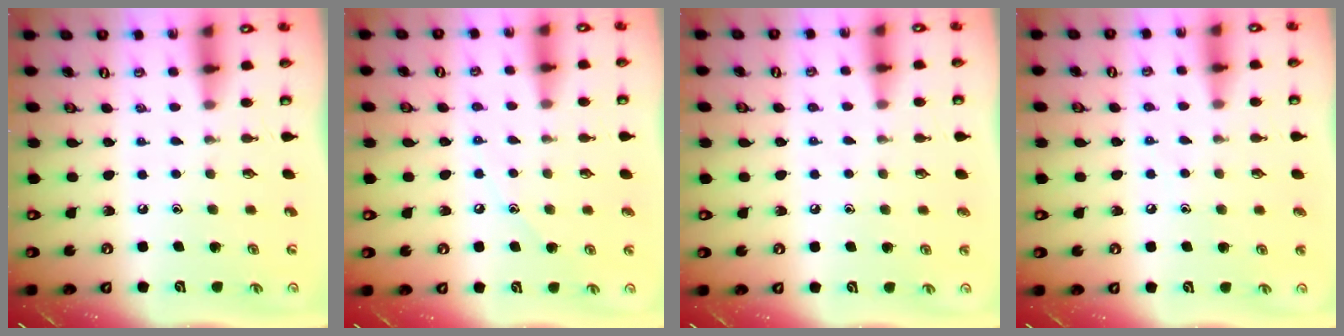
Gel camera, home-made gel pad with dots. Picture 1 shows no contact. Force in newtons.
{"total": 4.9, "press": 4.9, "slide": 0.2}
{"total": 4.2, "press": 4.0, "slide": 1.0}
{"total": 4.9, "press": 4.9, "slide": 0.6}